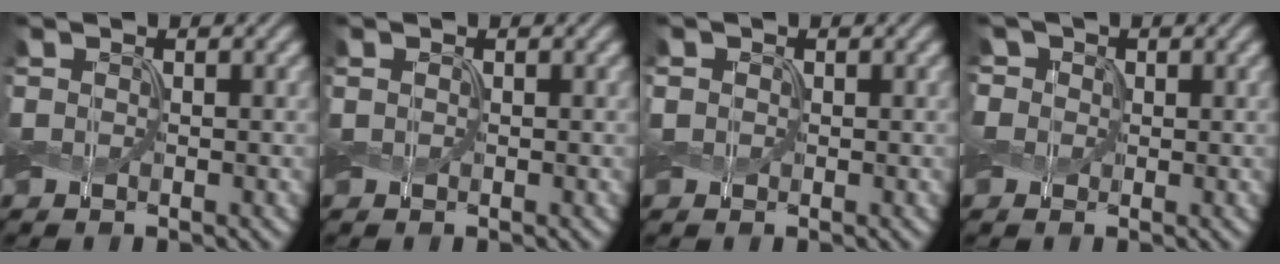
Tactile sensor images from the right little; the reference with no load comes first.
{"total": 0.0}
{"total": 0.7, "force": [0.1, 0.7, 0.1], "torque": [0.000, 0.003, 0.002]}
{"total": 2.9, "force": [1.3, 2.4, 1.1], "torque": [-0.041, 0.007, 0.026]}